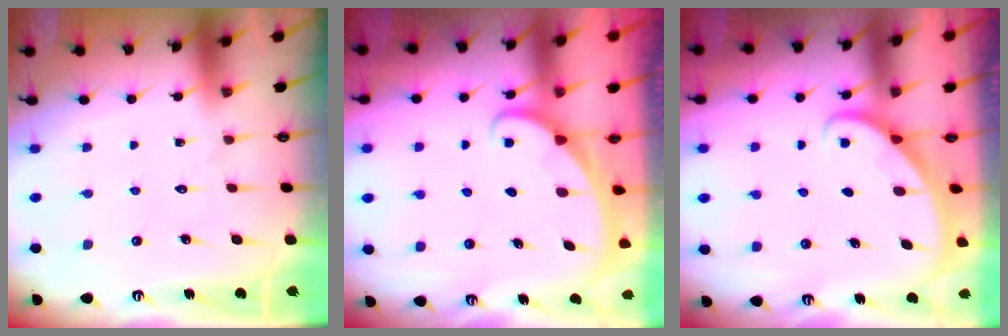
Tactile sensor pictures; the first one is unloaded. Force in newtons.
{"total": 1.7, "press": 1.7, "slide": 0.1}
{"total": 2.0, "press": 2.0, "slide": 0.1}